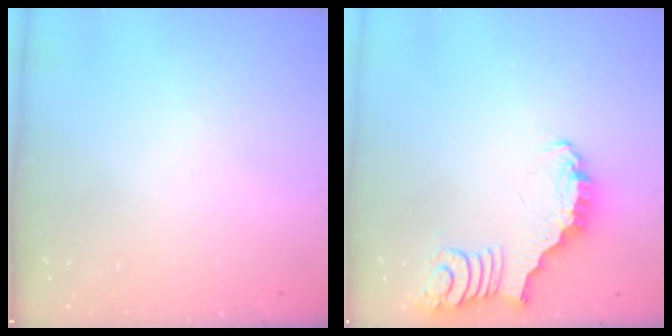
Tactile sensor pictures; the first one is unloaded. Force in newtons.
{"total": 2.2, "press": 2.2, "slide": 0.0}